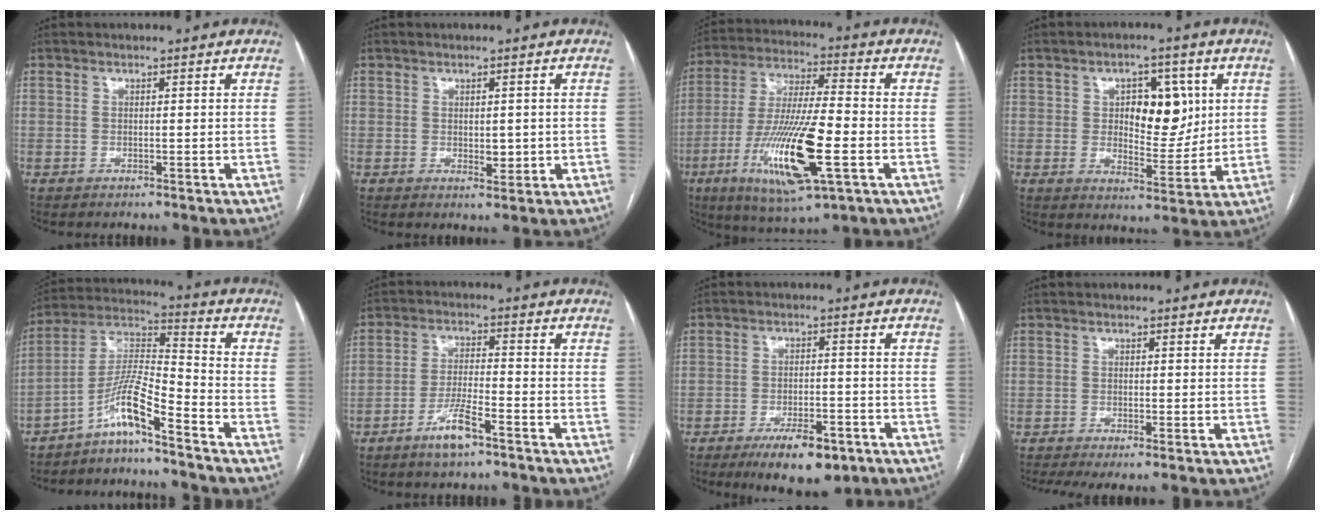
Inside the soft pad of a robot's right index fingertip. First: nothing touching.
{"total": 2.6, "force": [-0.1, 1.3, 2.2], "torque": [-0.030, -0.005, 0.004]}
{"total": 18.3, "force": [-5.9, 2.8, 17.1], "torque": [-0.350, -0.026, -0.102]}
{"total": 9.0, "force": [2.4, 4.6, 7.3], "torque": [-0.099, 0.011, 0.043]}
{"total": 8.7, "force": [-6.1, 0.2, 6.2], "torque": [-0.133, 0.009, -0.120]}
{"total": 6.2, "force": [-3.9, 0.8, 4.7], "torque": [-0.094, -0.004, -0.072]}
{"total": 9.3, "force": [-5.9, 3.2, 6.5], "torque": [-0.099, -0.007, -0.088]}
{"total": 3.7, "force": [-2.1, 0.9, 2.9], "torque": [-0.051, -0.011, -0.037]}